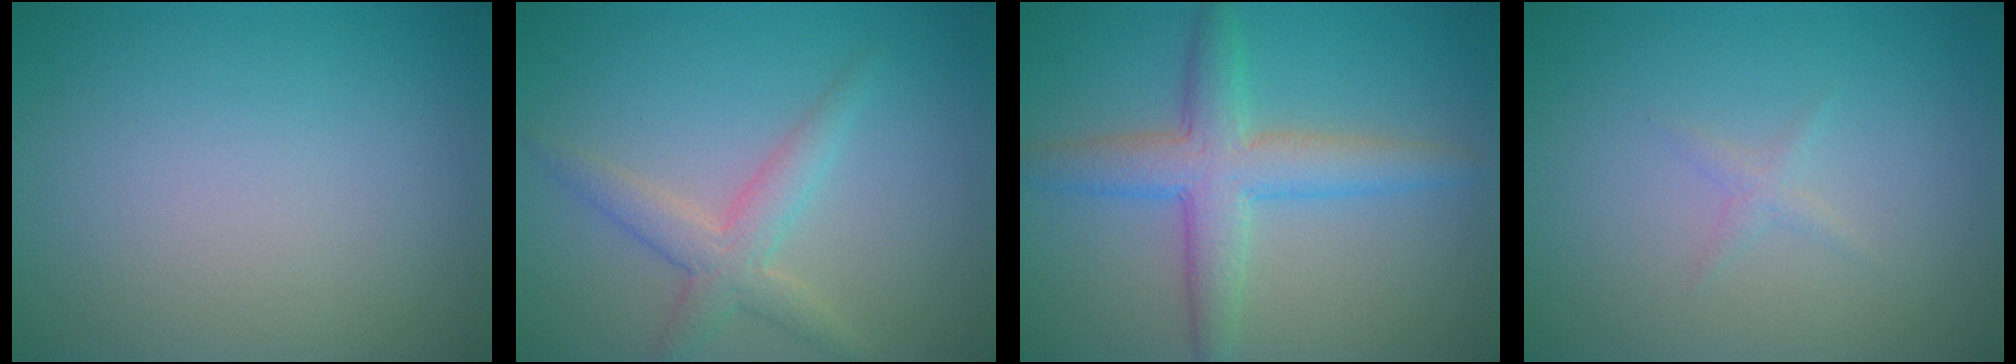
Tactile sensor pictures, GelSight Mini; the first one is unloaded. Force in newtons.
{"total": 3.0, "press": 3.0, "slide": 0.3}
{"total": 4.9, "press": 4.9, "slide": 0.2}
{"total": 0.7, "press": 0.7, "slide": 0.0}